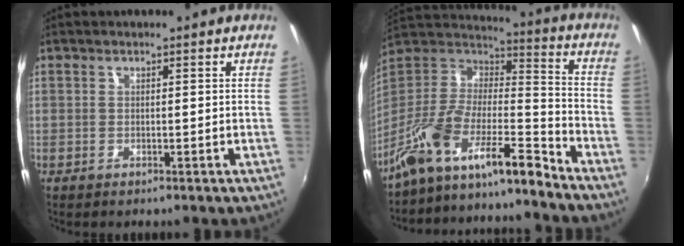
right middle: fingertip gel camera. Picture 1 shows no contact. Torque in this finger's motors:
{"motor_torque": [1.12, -1.02, 0.58, 0.21]}